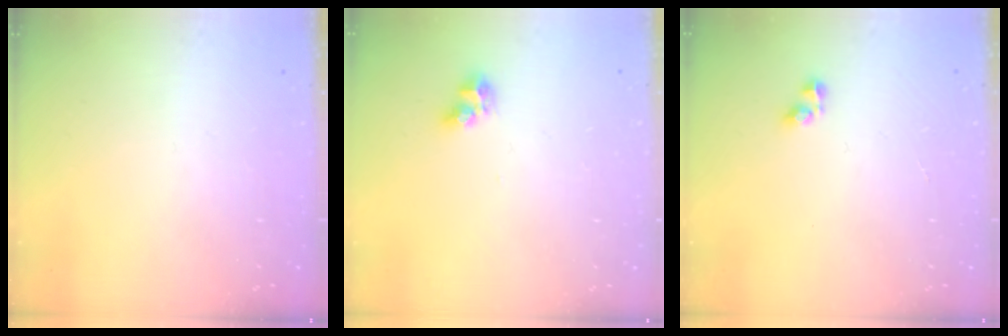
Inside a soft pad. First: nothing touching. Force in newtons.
{"total": 6.1, "press": 6.1, "slide": 0.2}
{"total": 3.2, "press": 3.2, "slide": 0.4}